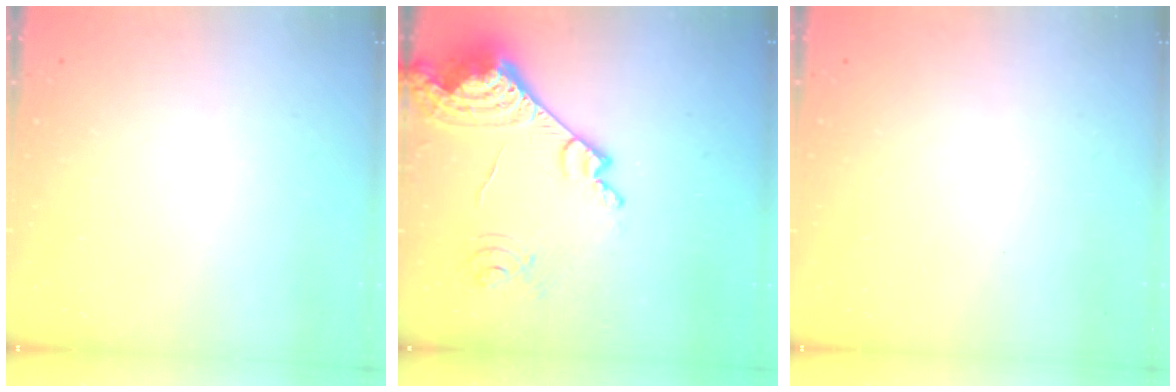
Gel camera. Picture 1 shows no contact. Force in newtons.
{"total": 17.7, "press": 17.7, "slide": 1.8}
{"total": 1.2, "press": 1.0, "slide": 0.6}